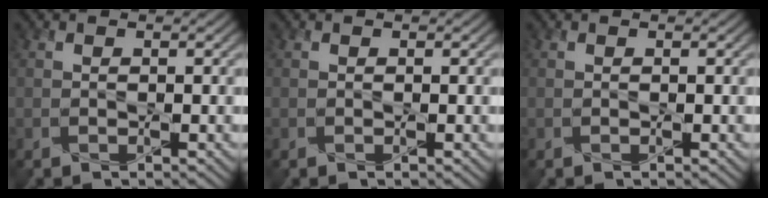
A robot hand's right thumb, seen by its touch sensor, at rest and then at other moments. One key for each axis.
{"total": 0.0}
{"total": 0.0}